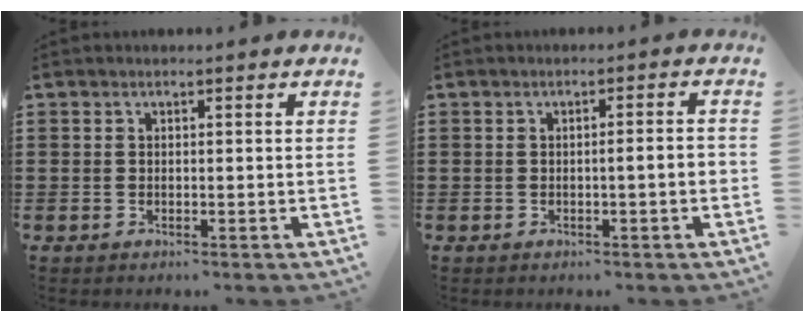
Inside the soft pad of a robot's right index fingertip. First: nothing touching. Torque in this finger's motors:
{"motor_torque": [0.66, -0.18, 0.10, 0.06]}